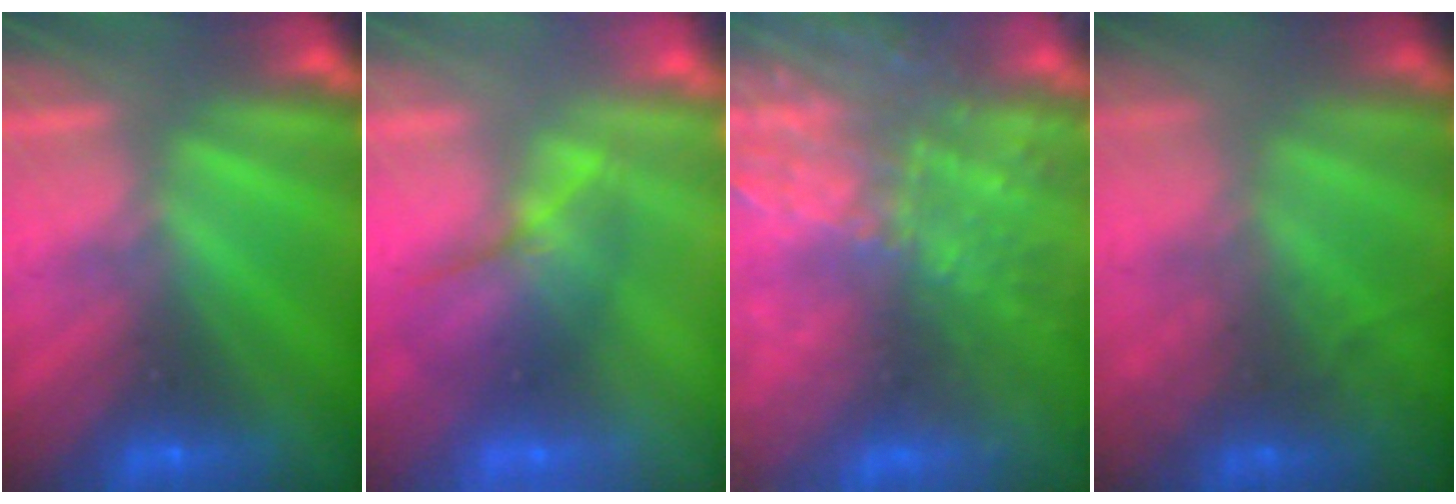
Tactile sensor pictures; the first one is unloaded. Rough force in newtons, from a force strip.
{"total": 2.3}
{"total": 8.0}
{"total": 10.3}